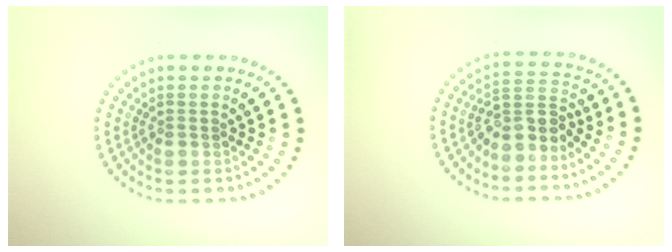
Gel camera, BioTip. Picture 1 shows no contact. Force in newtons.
{"total": 3.1, "press": 2.5, "slide": 1.8}